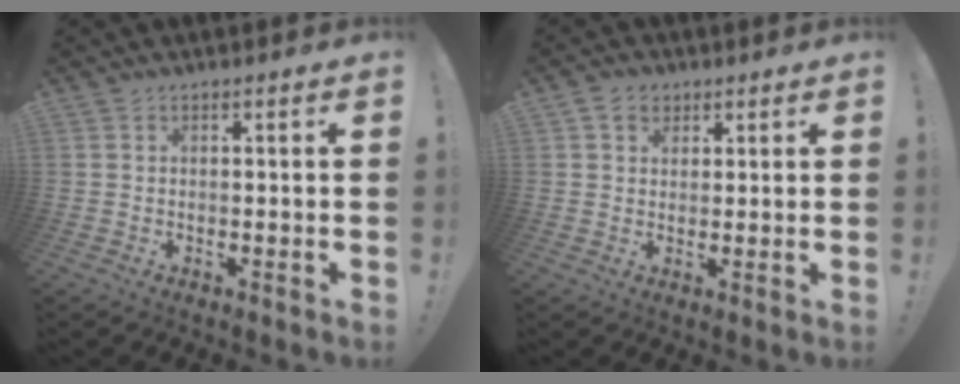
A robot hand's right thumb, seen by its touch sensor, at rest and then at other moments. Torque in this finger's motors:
{"motor_torque": [-0.01, 0.01, 0.02, -0.03, 0.00]}